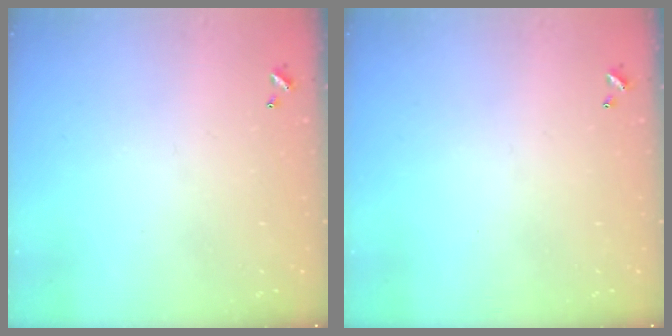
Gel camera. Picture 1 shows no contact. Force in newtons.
{"total": 0.0}